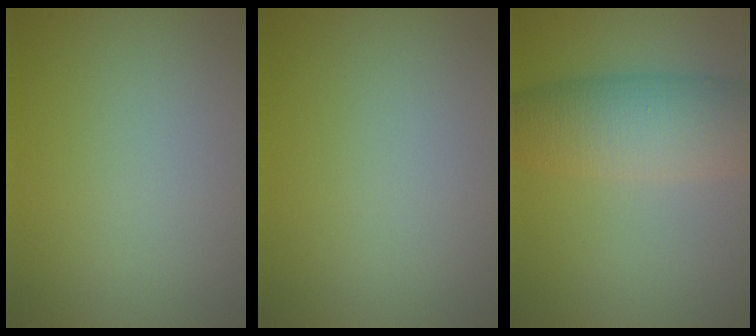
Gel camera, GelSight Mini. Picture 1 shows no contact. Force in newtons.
{"total": 0.0}
{"total": 7.1, "press": 7.1, "slide": 0.2}